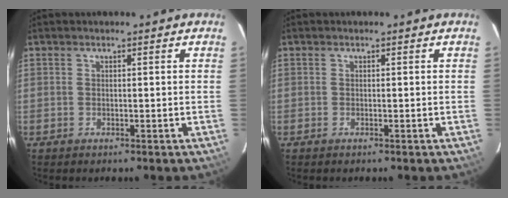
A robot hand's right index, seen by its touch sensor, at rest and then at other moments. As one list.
[{"total": 0.0}]